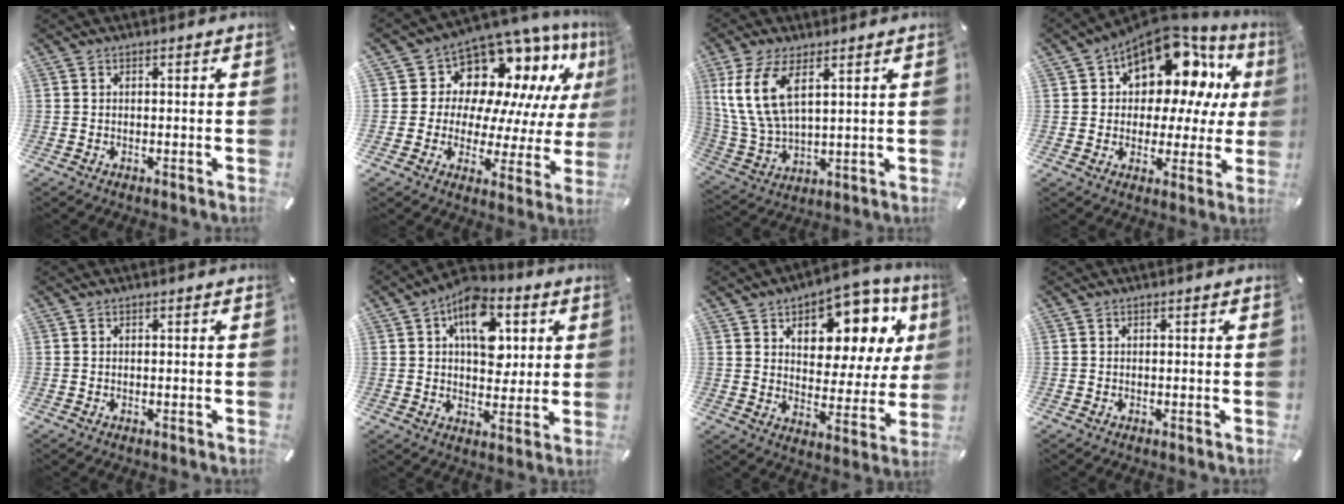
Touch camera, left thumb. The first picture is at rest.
{"total": 12.4, "force": [8.4, 8.3, 3.9], "torque": [-0.067, -0.094, 0.146]}
{"total": 11.6, "force": [5.5, 5.5, 8.6], "torque": [-0.212, -0.012, 0.098]}
{"total": 15.6, "force": [8.8, 9.1, 9.1], "torque": [-0.133, -0.072, 0.151]}
{"total": 0.0}
{"total": 13.5, "force": [4.3, 8.9, 9.3], "torque": [-0.120, -0.011, 0.074]}
{"total": 12.9, "force": [7.5, 8.0, 6.7], "torque": [-0.089, -0.062, 0.126]}
{"total": 0.0}